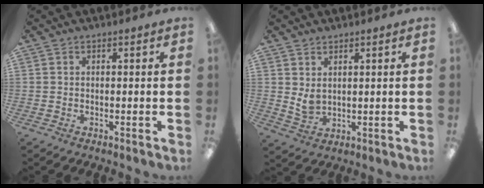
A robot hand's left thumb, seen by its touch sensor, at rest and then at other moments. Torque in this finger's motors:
{"motor_torque": [0.06, 0.21, 0.37, -0.13, -0.01]}